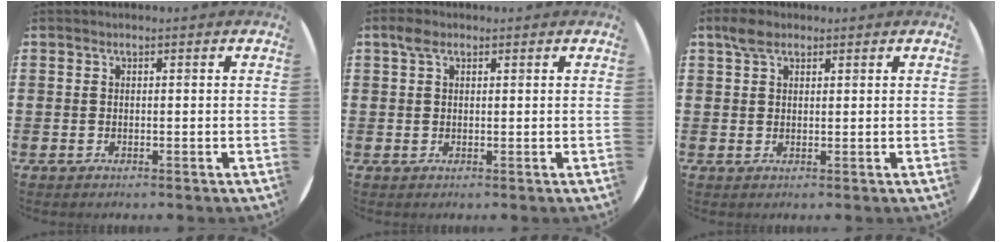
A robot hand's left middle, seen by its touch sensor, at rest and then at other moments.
{"total": 1.8, "force": [1.1, 1.0, 1.0], "torque": [-0.015, 0.002, 0.018]}
{"total": 2.6, "force": [1.9, 1.3, 1.2], "torque": [-0.019, 0.003, 0.033]}